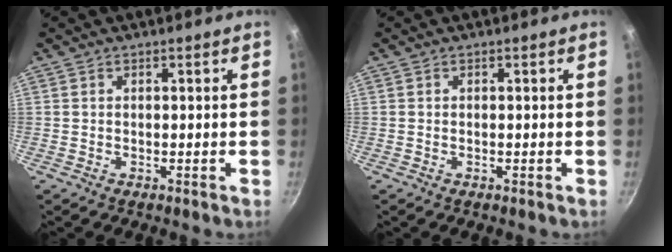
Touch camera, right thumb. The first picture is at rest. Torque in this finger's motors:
{"motor_torque": [-0.04, 0.04, -0.02, 0.18, 0.01]}